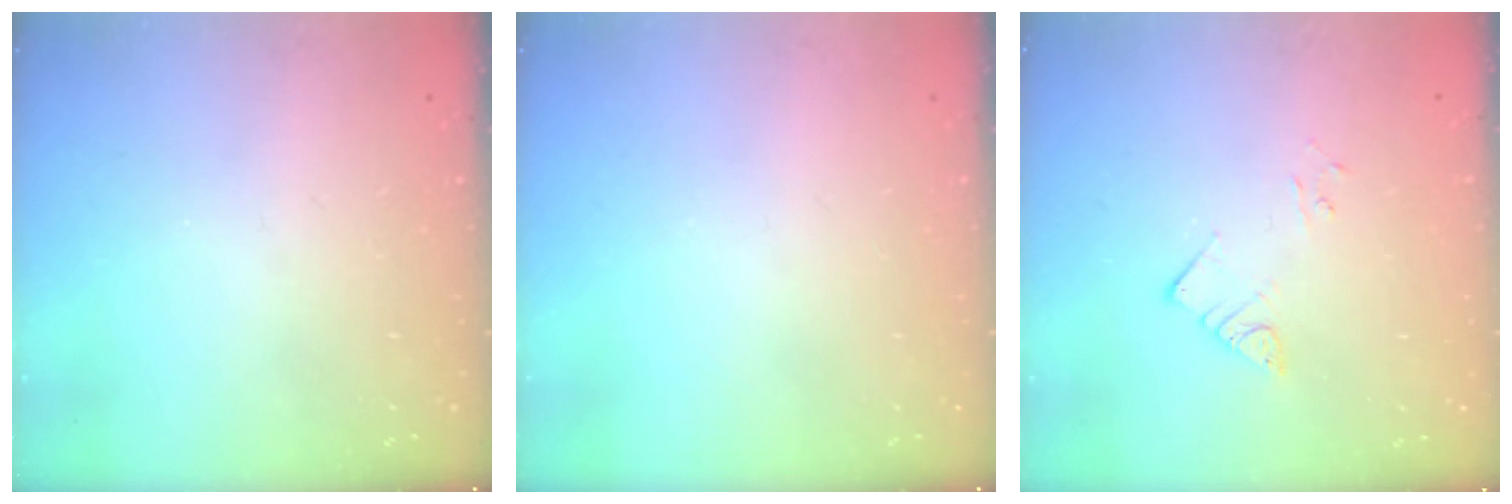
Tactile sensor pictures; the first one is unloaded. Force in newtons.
{"total": 0.0}
{"total": 3.7, "press": 3.7, "slide": 0.2}